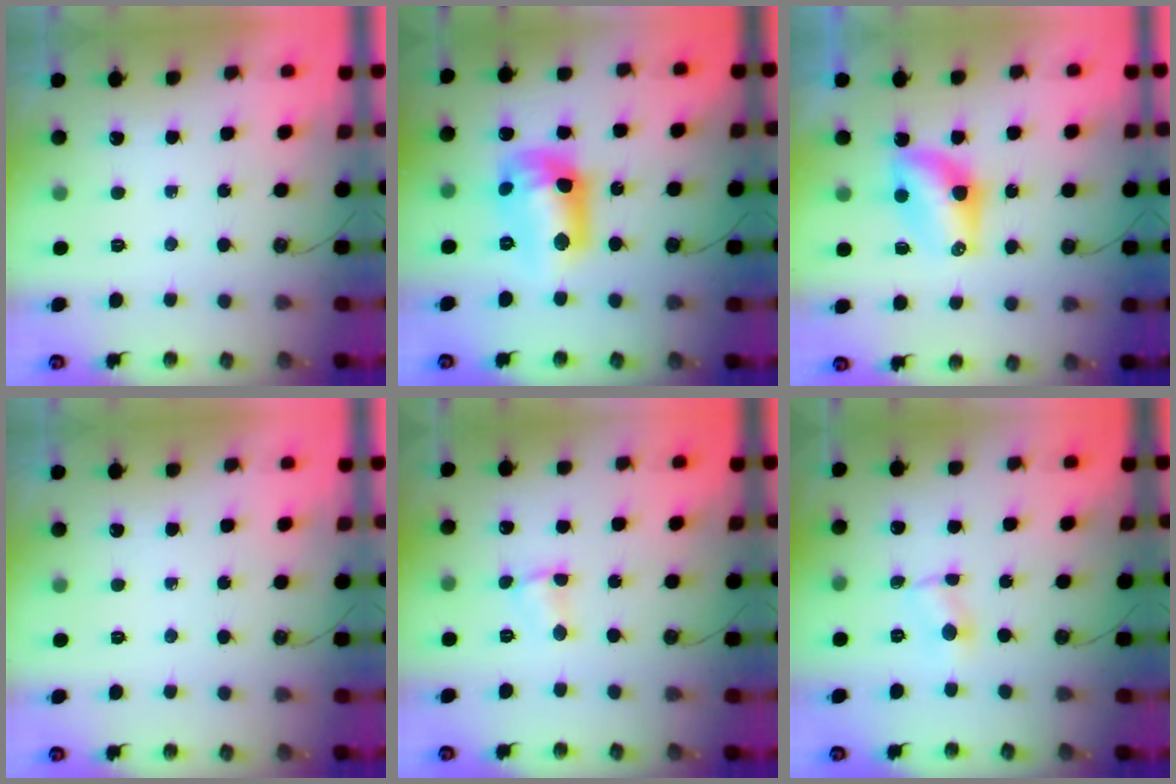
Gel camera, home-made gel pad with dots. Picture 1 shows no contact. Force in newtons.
{"total": 14.5, "press": 14.4, "slide": 1.0}
{"total": 7.3, "press": 7.3, "slide": 0.3}
{"total": 0.0}
{"total": 2.4, "press": 2.3, "slide": 0.4}
{"total": 1.8, "press": 1.8, "slide": 0.2}